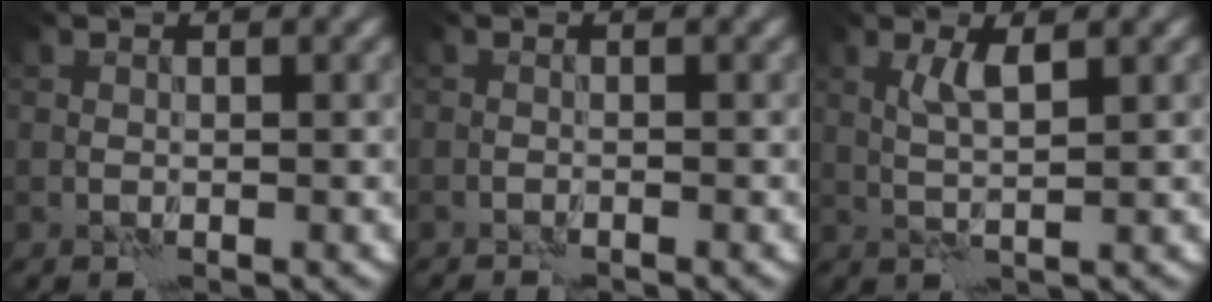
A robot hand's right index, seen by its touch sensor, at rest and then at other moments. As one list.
[{"total": 0.6, "force": [-0.5, -0.1, 0.1], "torque": [-0.005, 0.000, -0.013]}, {"total": 2.2, "force": [0.8, 0.2, 2.1], "torque": [-0.045, 0.000, 0.015]}]